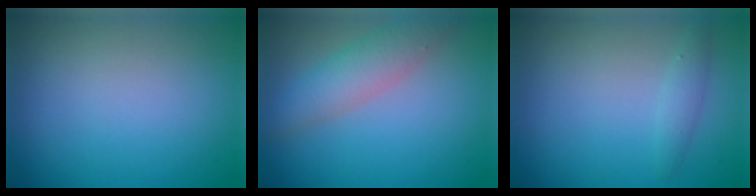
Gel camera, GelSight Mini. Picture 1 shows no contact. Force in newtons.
{"total": 4.0, "press": 4.0, "slide": 0.1}
{"total": 1.3, "press": 1.3, "slide": 0.1}